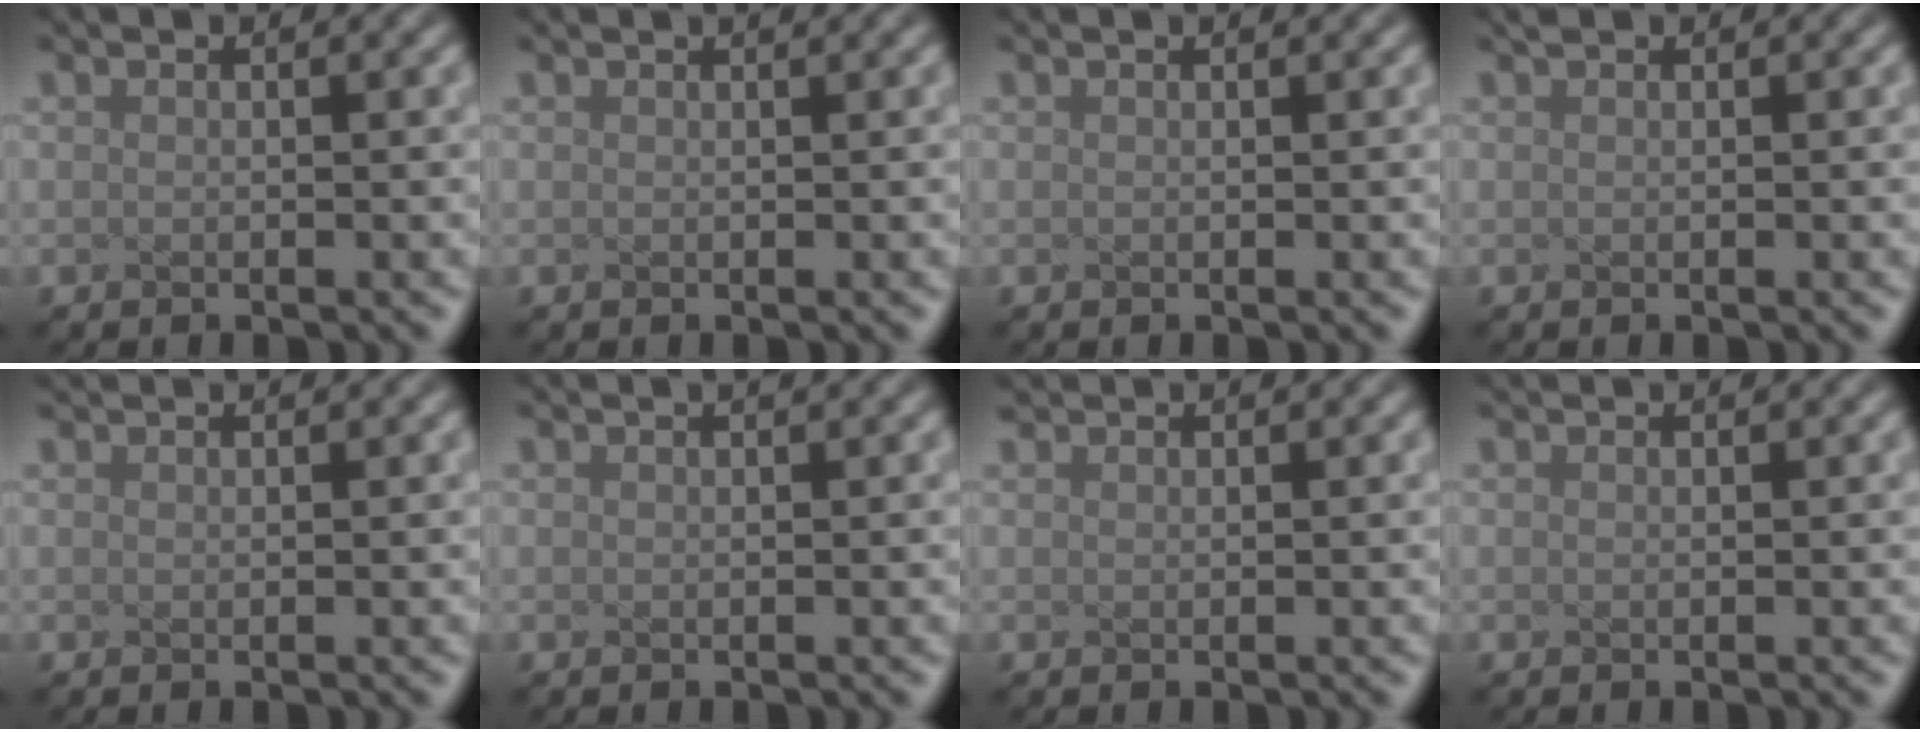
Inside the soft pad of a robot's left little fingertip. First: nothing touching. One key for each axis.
{"total": 1.1, "fx": 0.8, "fy": 0.4, "fz": 0.7, "tx": -0.004, "ty": 0.003, "tz": 0.002}
{"total": 0.7, "fx": 0.5, "fy": 0.3, "fz": 0.5, "tx": -0.003, "ty": 0.001, "tz": 0.003}
{"total": 0.5, "fx": 0.5, "fy": 0.1, "fz": 0.1, "tx": -0.004, "ty": 0.002, "tz": 0.008}
{"total": 1.8, "fx": 1.6, "fy": 0.4, "fz": 0.6, "tx": -0.002, "ty": 0.006, "tz": 0.009}
{"total": 2.0, "fx": 1.3, "fy": 0.8, "fz": 1.3, "tx": 0.001, "ty": 0.011, "tz": -0.009}
{"total": 1.6, "fx": 1.5, "fy": 0.2, "fz": 0.4, "tx": -0.003, "ty": 0.004, "tz": 0.015}
{"total": 1.4, "fx": 1.3, "fy": 0.4, "fz": 0.5, "tx": -0.003, "ty": 0.004, "tz": 0.004}